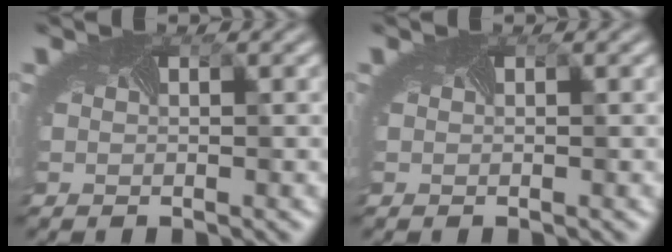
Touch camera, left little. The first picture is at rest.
{"total": 0.0}